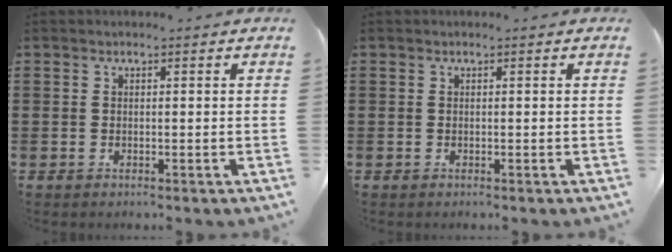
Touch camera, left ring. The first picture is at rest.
{"total": 0.0}